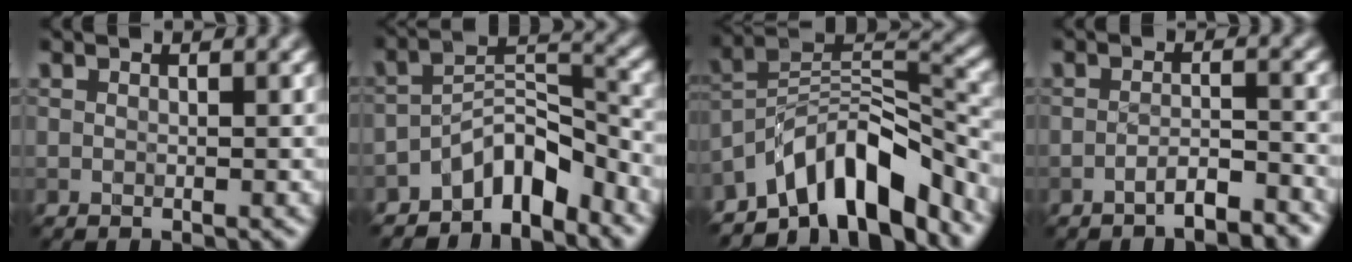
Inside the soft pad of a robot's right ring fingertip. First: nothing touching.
{"total": 5.7, "force": [-4.5, 2.0, 2.9], "torque": [-0.033, 0.012, -0.087]}
{"total": 9.9, "force": [-7.1, 3.6, 5.9], "torque": [-0.079, 0.010, -0.139]}
{"total": 2.7, "force": [-2.2, 0.4, 1.5], "torque": [-0.023, 0.006, -0.041]}